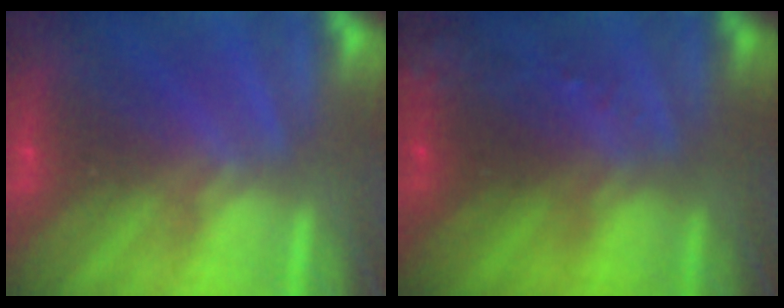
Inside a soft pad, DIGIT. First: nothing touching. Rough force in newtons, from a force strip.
{"total": 9.3}